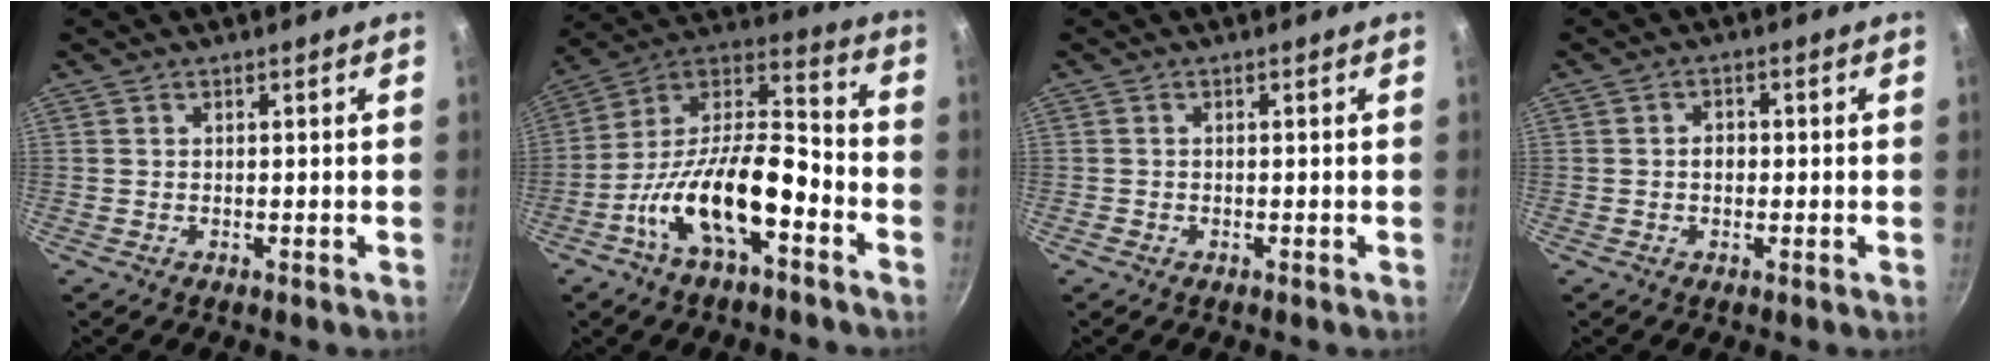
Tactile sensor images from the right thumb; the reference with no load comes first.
{"total": 19.1, "force": [-7.8, 8.1, 15.5], "torque": [-0.258, 0.060, -0.157]}
{"total": 0.0}
{"total": 2.4, "force": [-0.2, 1.9, 1.4], "torque": [-0.011, 0.008, -0.005]}